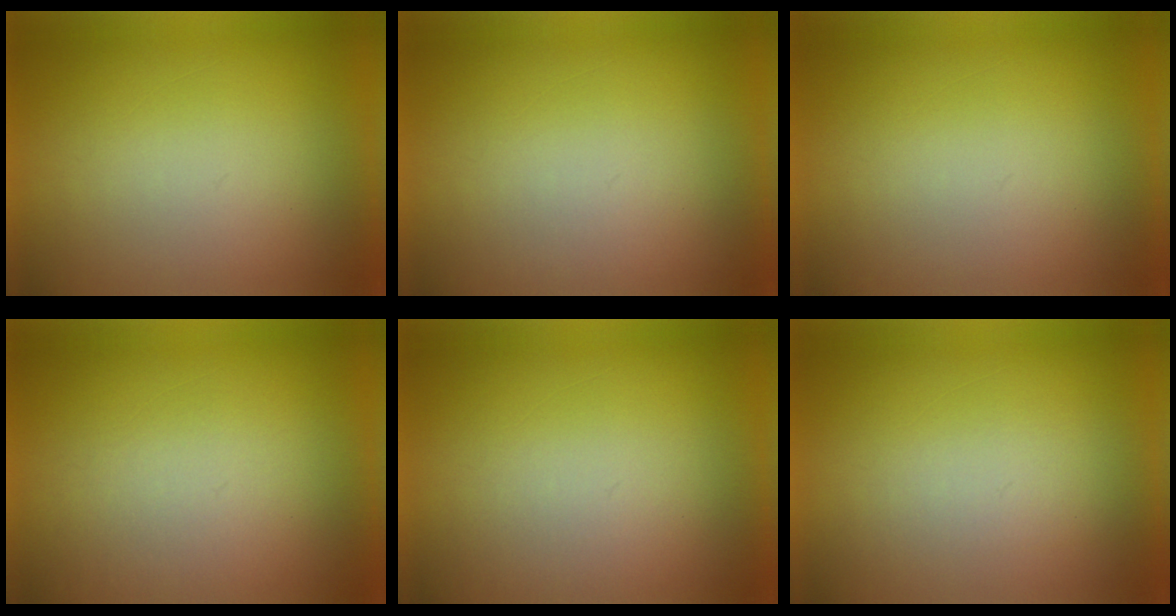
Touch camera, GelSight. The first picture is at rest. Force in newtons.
{"total": 1.1}
{"total": 0.0}
{"total": 3.2}
{"total": 1.7}
{"total": 1.4}